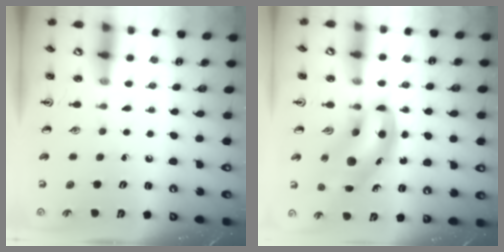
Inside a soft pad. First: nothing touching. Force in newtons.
{"total": 9.5, "press": 9.2, "slide": 2.4}